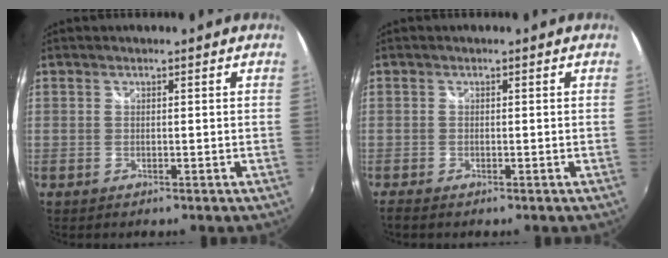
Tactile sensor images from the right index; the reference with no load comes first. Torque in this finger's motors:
{"motor_torque": [0.23, 0.11, 0.03, 0.00]}